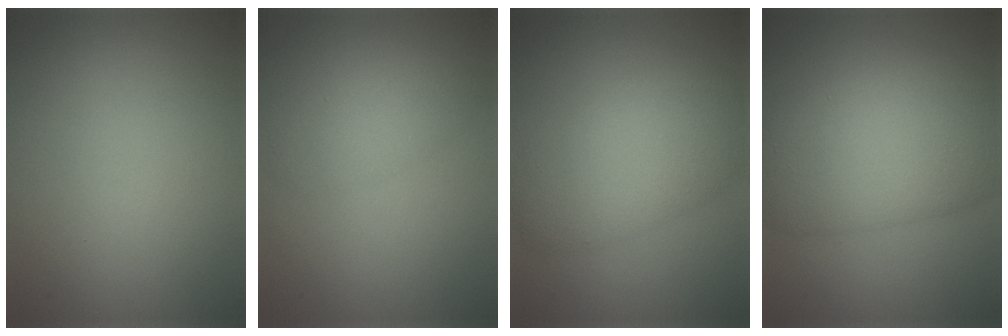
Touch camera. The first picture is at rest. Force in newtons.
{"total": 2.4, "press": 2.4, "slide": 0.2}
{"total": 7.3, "press": 7.3, "slide": 0.4}
{"total": 10.4, "press": 10.3, "slide": 0.4}